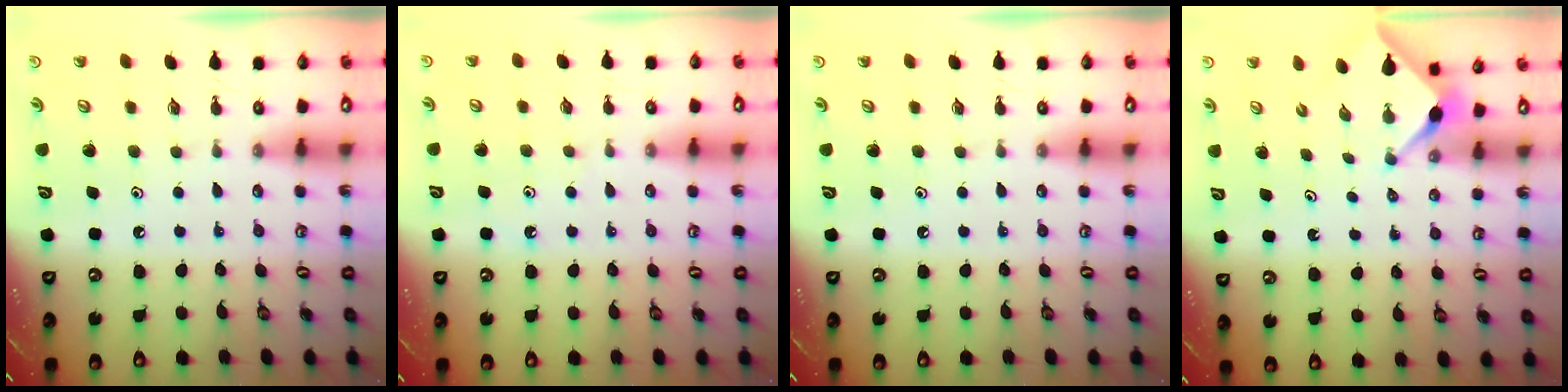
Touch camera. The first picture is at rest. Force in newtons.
{"total": 3.6, "press": 3.6, "slide": 0.6}
{"total": 0.0}
{"total": 3.0, "press": 2.9, "slide": 0.4}